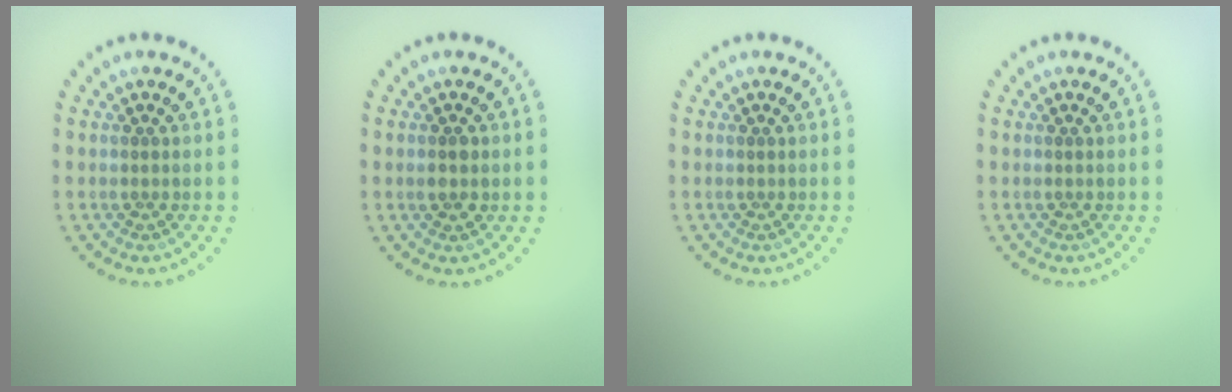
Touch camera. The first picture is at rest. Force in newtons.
{"total": 1.4, "press": 1.4, "slide": 0.1}
{"total": 0.0}
{"total": 0.0}